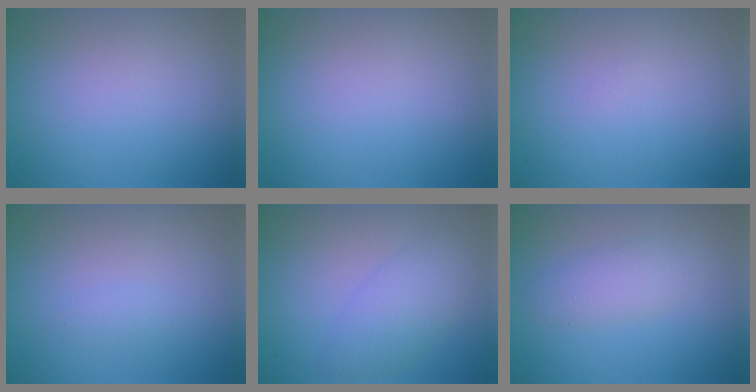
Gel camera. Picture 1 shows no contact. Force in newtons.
{"total": 0.0}
{"total": 0.0}
{"total": 0.6, "press": 0.6, "slide": 0.0}
{"total": 3.5, "press": 3.4, "slide": 0.1}
{"total": 2.3, "press": 2.3, "slide": 0.1}